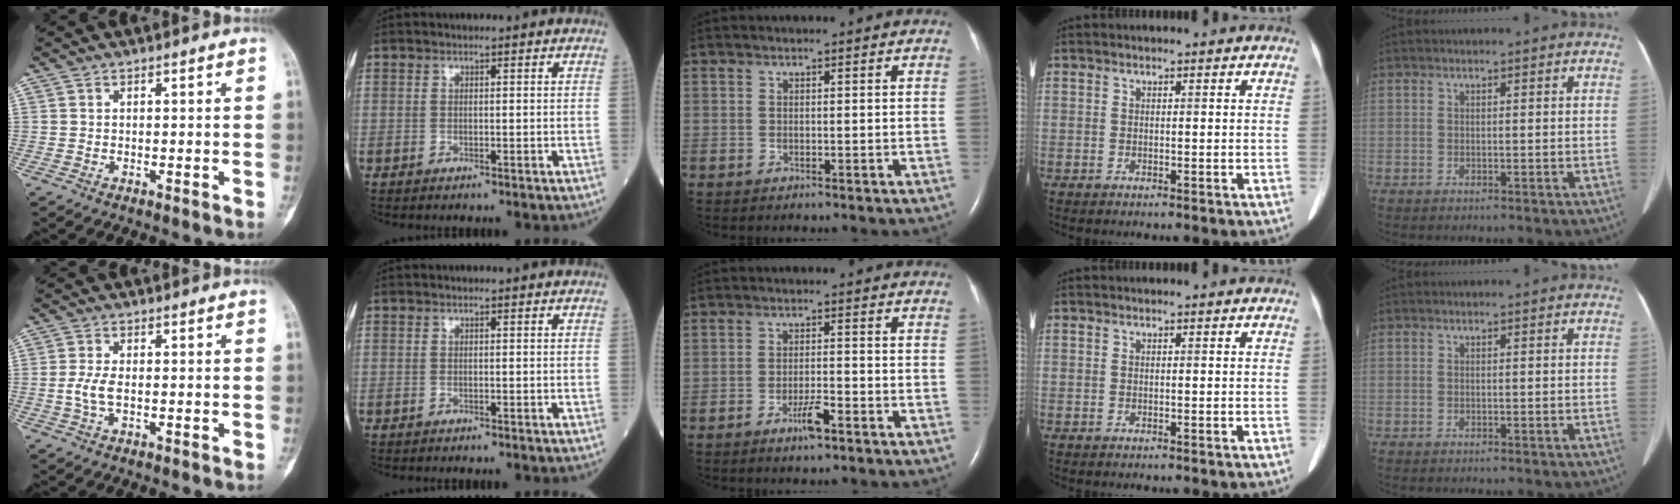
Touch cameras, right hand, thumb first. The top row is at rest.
{"thumb": {"total": 3.3, "force": [-0.4, 1.4, 2.9], "torque": [-0.073, 0.002, -0.010]}, "middle": {"total": 3.6, "force": [-2.3, 0.4, 2.7], "torque": [-0.054, -0.002, -0.040]}}